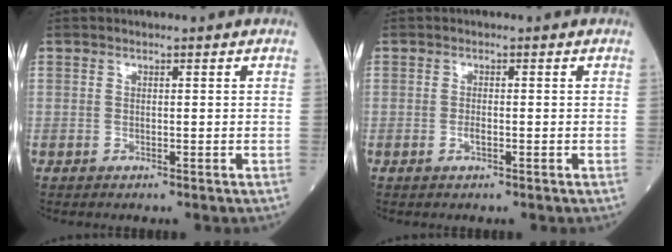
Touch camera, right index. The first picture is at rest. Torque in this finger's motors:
{"motor_torque": [0.23, -0.19, 0.13, 0.04]}